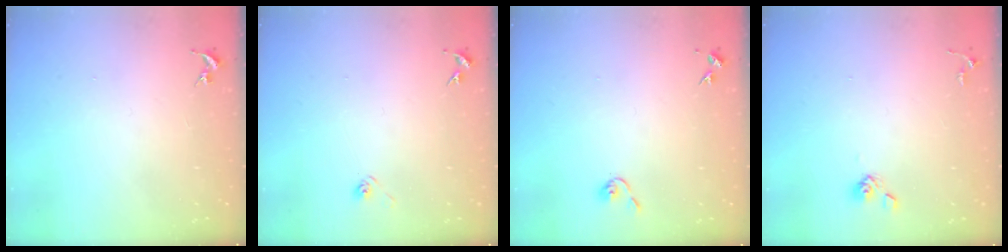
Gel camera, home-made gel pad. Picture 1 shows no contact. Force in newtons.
{"total": 3.1, "press": 2.7, "slide": 1.4}
{"total": 4.7, "press": 4.7, "slide": 0.4}
{"total": 4.6, "press": 4.1, "slide": 2.1}